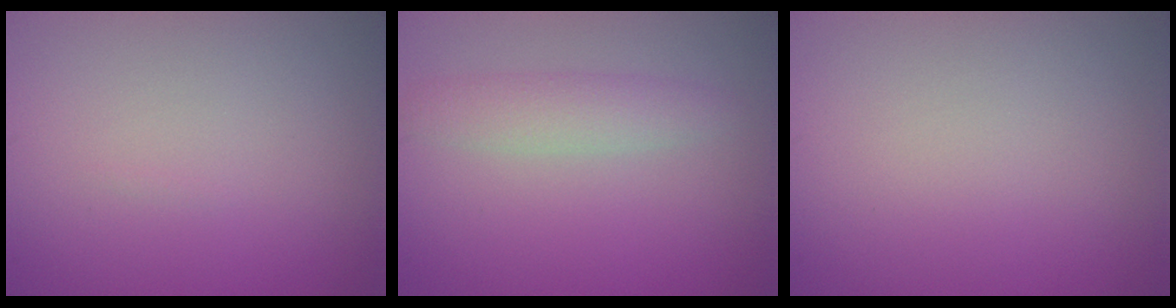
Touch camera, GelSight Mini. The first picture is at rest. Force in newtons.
{"total": 2.4, "press": 2.4, "slide": 0.0}
{"total": 0.0}